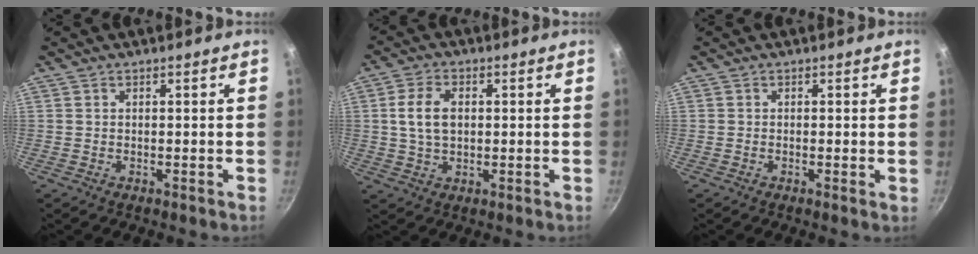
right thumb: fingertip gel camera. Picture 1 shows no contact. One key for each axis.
{"total": 6.8, "fx": 0.8, "fy": 4.3, "fz": 5.2, "tx": -0.090, "ty": 0.008, "tz": 0.014}
{"total": 0.5, "fx": 0.0, "fy": 0.0, "fz": 0.5, "tx": -0.008, "ty": -0.003, "tz": -0.003}